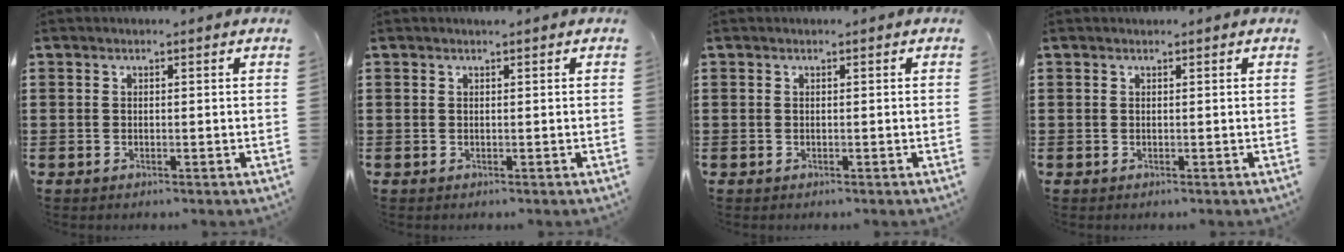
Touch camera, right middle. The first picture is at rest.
{"total": 0.0}
{"total": 0.0}
{"total": 0.0}